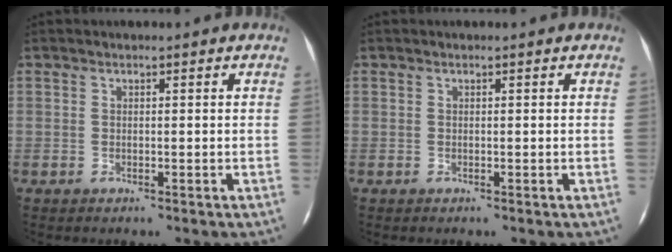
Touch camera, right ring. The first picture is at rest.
{"total": 0.0}